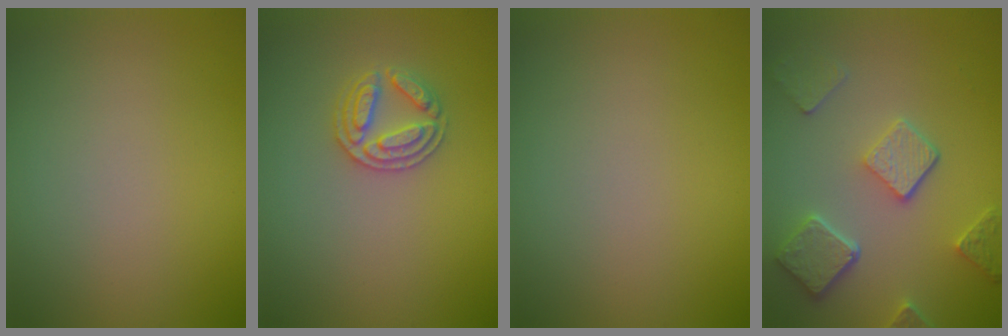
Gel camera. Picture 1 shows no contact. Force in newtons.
{"total": 2.7, "press": 2.7, "slide": 0.4}
{"total": 0.0}
{"total": 5.1, "press": 3.9, "slide": 3.3}